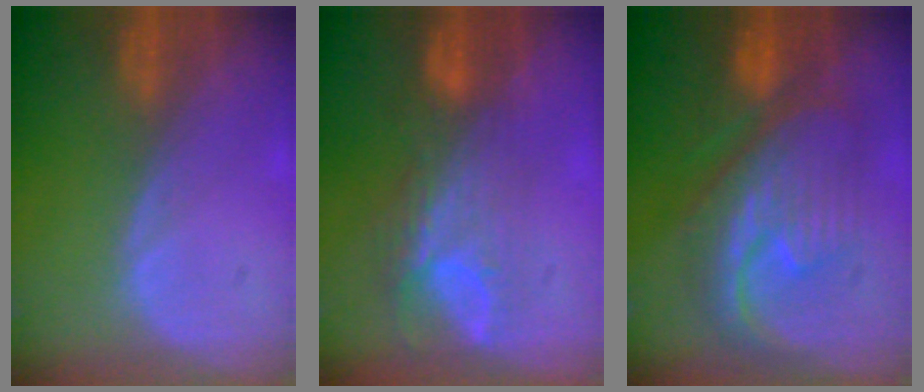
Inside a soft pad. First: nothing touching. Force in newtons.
{"total": 7.8, "press": 6.7, "slide": 4.1}
{"total": 9.7, "press": 9.7, "slide": 0.8}